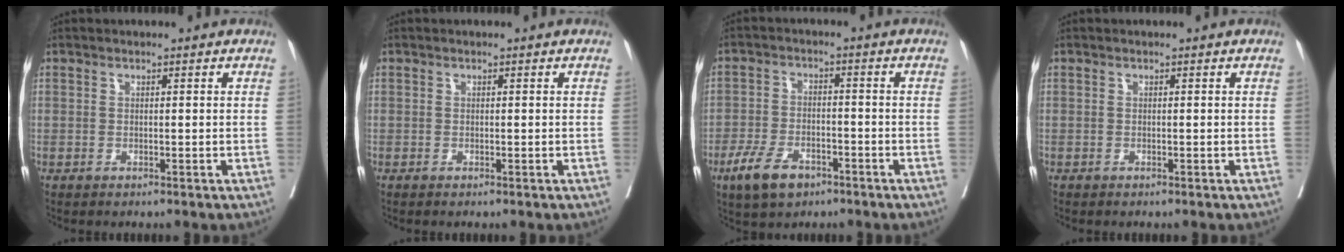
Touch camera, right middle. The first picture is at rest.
{"total": 0.0}
{"total": 7.1, "force": [-4.5, 3.5, 4.3], "torque": [-0.091, -0.004, -0.078]}
{"total": 0.0}